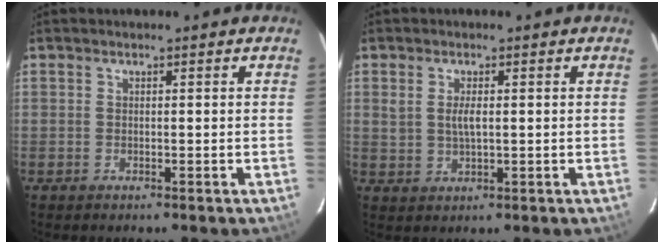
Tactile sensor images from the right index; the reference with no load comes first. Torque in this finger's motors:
{"motor_torque": [0.06, 0.04, 0.05, 0.03]}